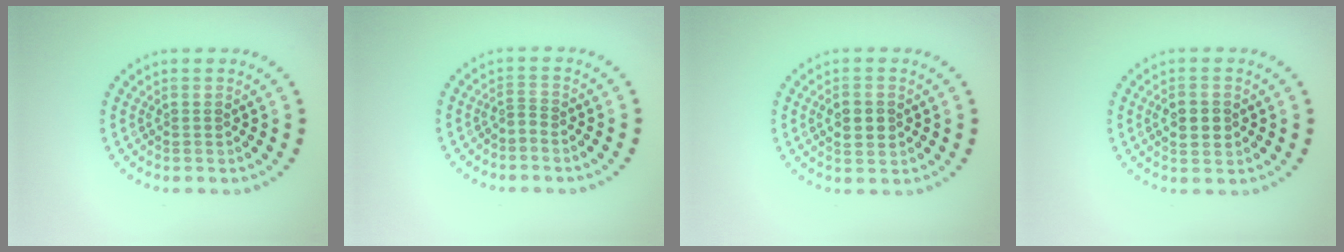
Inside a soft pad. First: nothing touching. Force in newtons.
{"total": 0.6, "press": 0.1, "slide": 0.6}
{"total": 2.6, "press": 2.6, "slide": 0.1}
{"total": 2.7, "press": 2.7, "slide": 0.1}